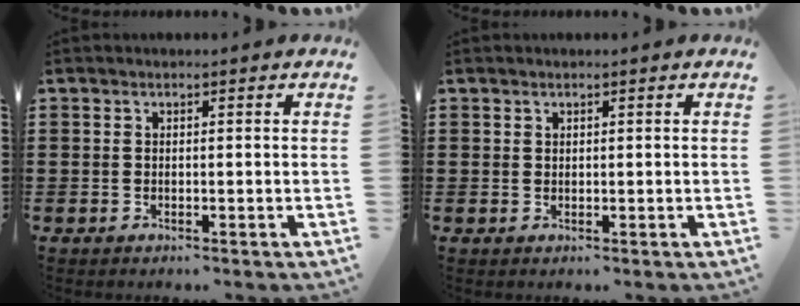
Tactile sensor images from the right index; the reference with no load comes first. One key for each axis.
{"total": 0.5, "fx": 0.4, "fy": 0.4, "fz": 0.0, "tx": -0.002, "ty": 0.001, "tz": 0.009}